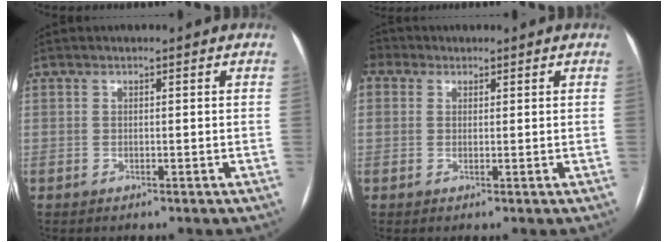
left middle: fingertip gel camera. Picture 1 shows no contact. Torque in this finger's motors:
{"motor_torque": [1.21, -0.93, 1.05, 0.21]}